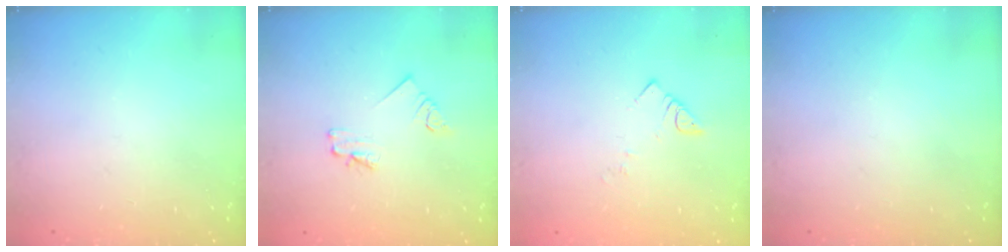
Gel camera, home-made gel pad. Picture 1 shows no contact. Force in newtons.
{"total": 1.6, "press": 1.5, "slide": 0.2}
{"total": 3.6, "press": 3.6, "slide": 0.6}
{"total": 0.0}